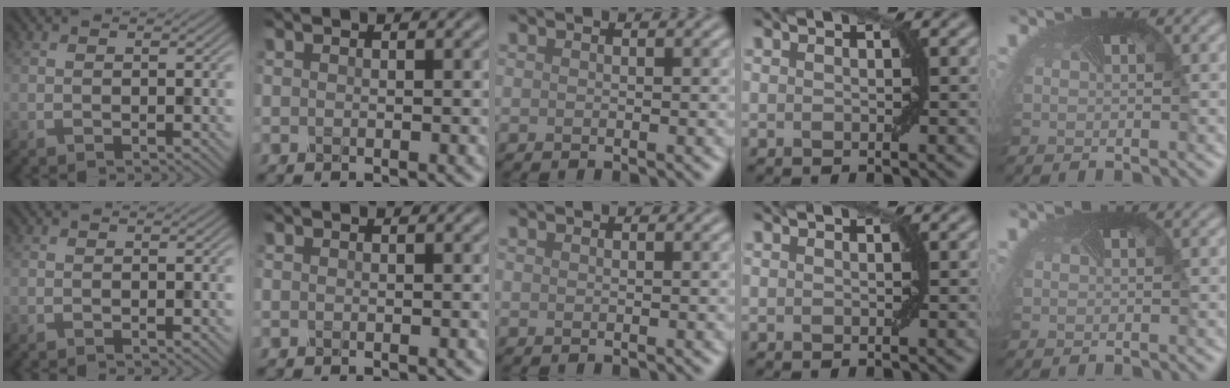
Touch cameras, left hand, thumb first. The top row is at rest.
{}